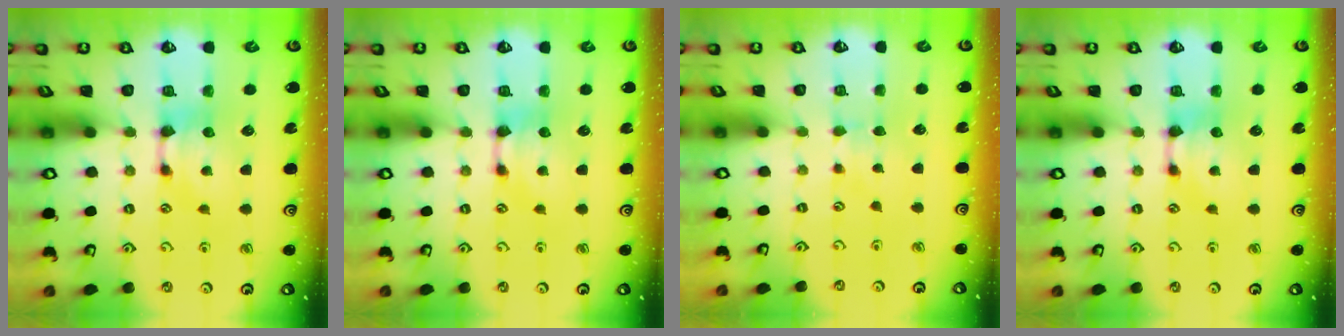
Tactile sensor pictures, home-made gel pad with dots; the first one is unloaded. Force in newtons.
{"total": 0.0}
{"total": 2.6, "press": 2.6, "slide": 0.4}
{"total": 0.0}